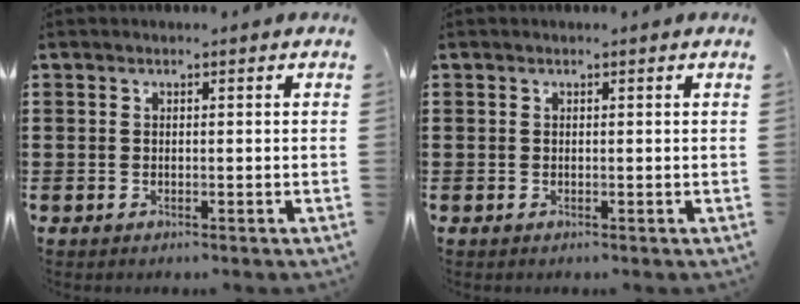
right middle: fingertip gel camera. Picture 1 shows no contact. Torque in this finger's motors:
{"motor_torque": [0.00, 0.00, 0.00, -0.01]}